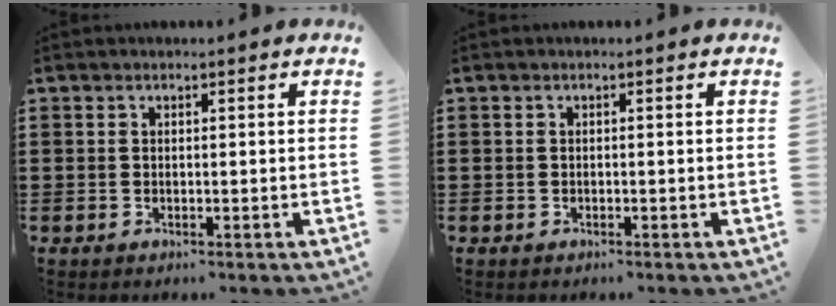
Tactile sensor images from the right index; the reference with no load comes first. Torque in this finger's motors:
{"motor_torque": [0.22, 0.20, -0.01, -0.01]}